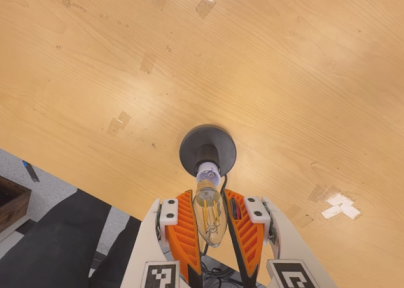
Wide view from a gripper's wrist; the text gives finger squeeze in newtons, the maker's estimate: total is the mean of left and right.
{"total": 12.7, "left": 12.8, "right": 12.7}